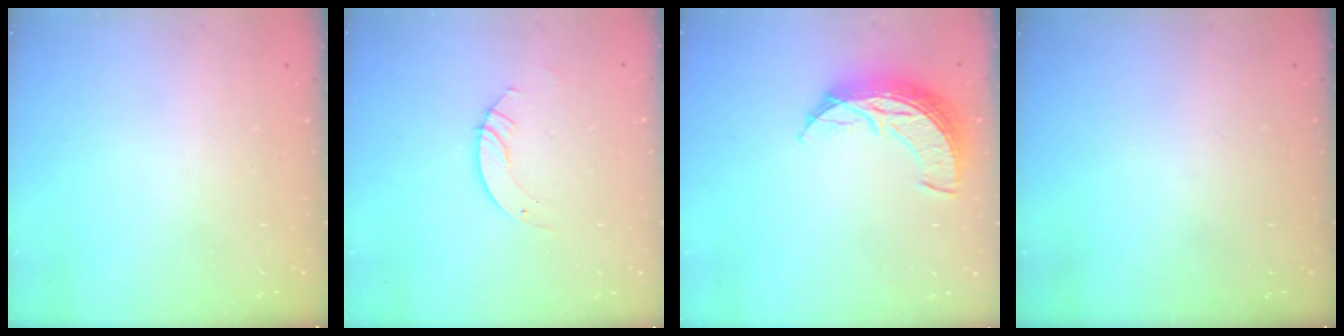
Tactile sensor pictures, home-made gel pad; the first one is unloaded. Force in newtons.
{"total": 3.5, "press": 3.5, "slide": 0.2}
{"total": 9.8, "press": 9.8, "slide": 0.9}
{"total": 0.0}